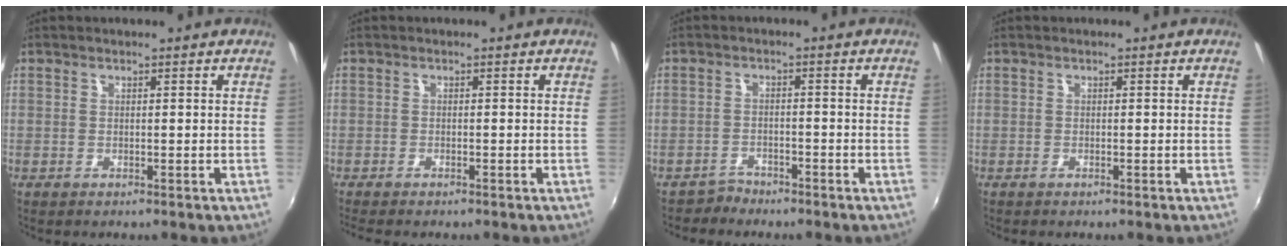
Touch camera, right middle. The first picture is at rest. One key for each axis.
{"total": 2.6, "fx": -2.2, "fy": 0.6, "fz": 1.2, "tx": -0.030, "ty": -0.015, "tz": -0.038}
{"total": 2.9, "fx": -2.6, "fy": 1.3, "fz": -0.1, "tx": -0.005, "ty": 0.003, "tz": -0.048}
{"total": 0.0}